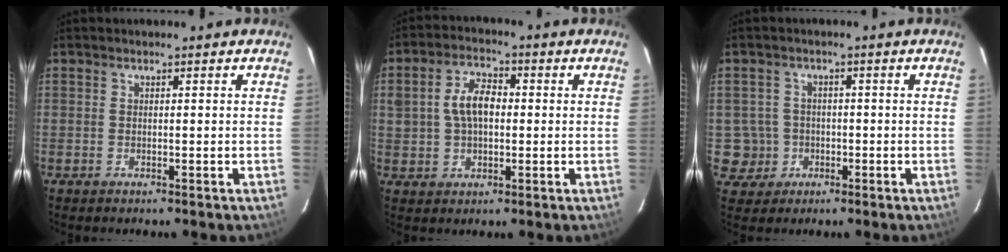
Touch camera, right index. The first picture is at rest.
{"total": 7.3, "force": [0.5, 4.6, 5.7], "torque": [-0.107, 0.019, 0.014]}
{"total": 5.3, "force": [-1.1, 5.2, 0.3], "torque": [-0.012, 0.025, -0.010]}